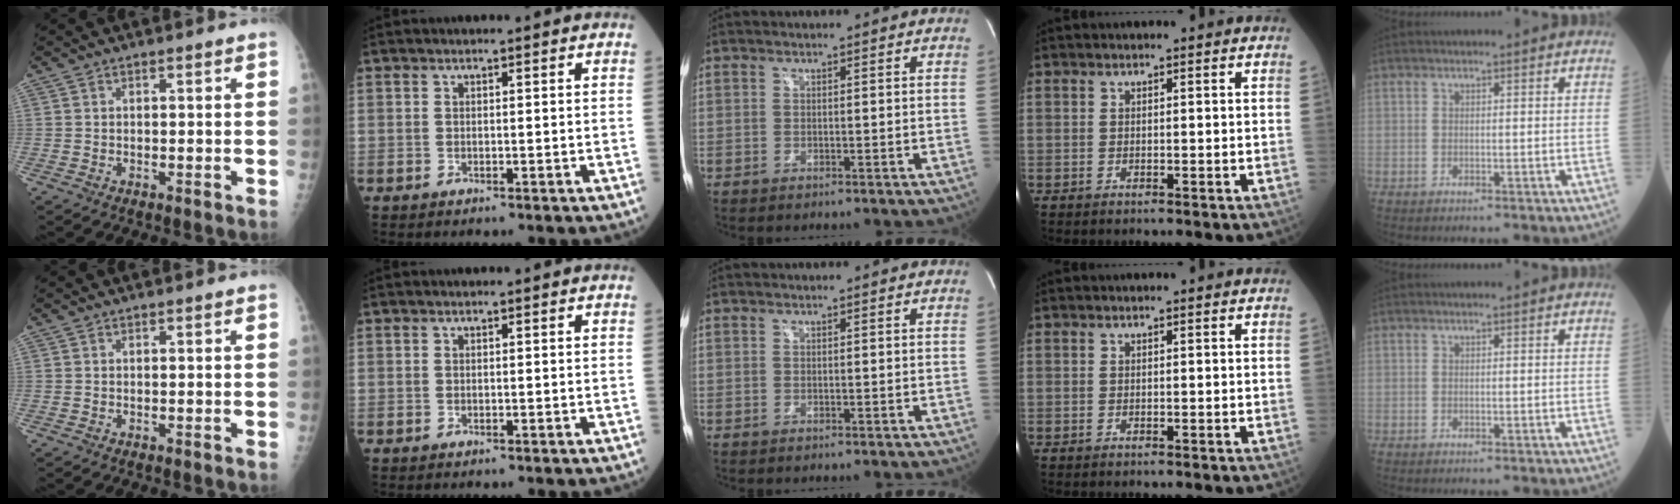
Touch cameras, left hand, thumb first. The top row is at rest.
{}